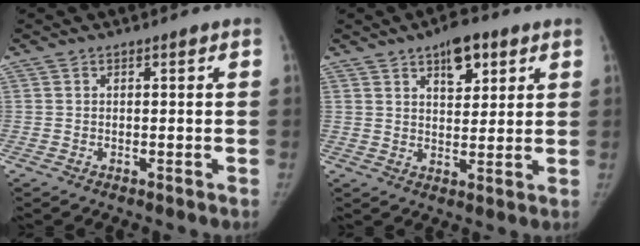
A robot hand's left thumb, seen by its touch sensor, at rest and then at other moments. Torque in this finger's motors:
{"motor_torque": [1.07, 0.56, 0.48, -0.98, 0.25]}